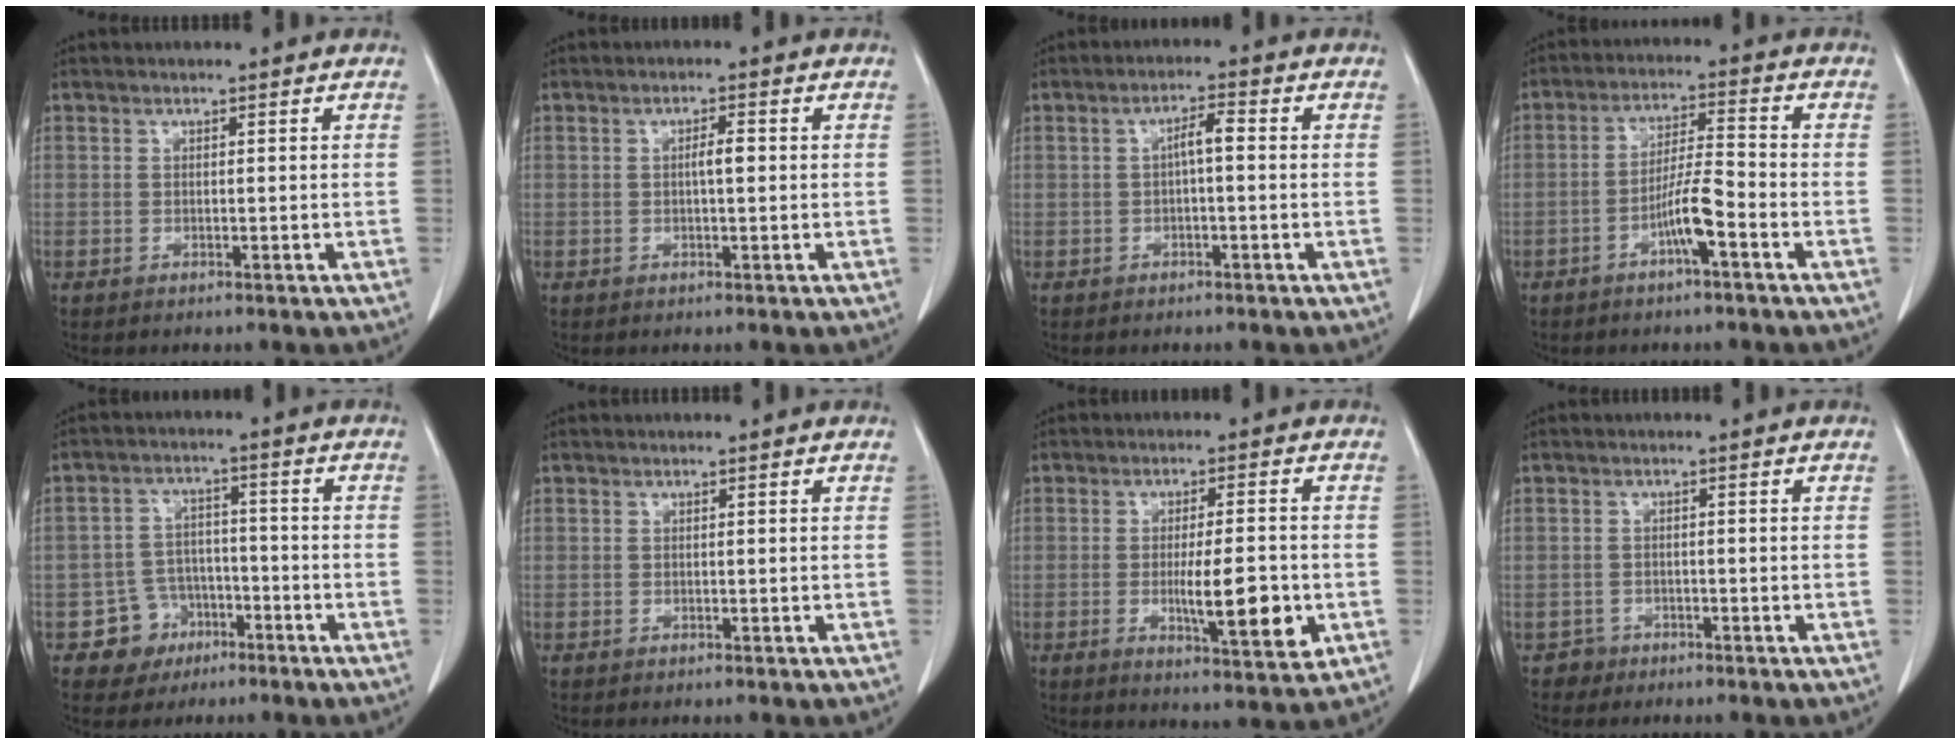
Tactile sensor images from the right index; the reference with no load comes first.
{"total": 2.1, "force": [0.1, 0.3, 2.0], "torque": [-0.036, 0.003, 0.001]}
{"total": 2.9, "force": [0.0, 0.5, 2.9], "torque": [-0.050, 0.009, -0.001]}
{"total": 6.3, "force": [-2.9, 0.3, 5.6], "torque": [-0.109, 0.007, -0.053]}
{"total": 6.1, "force": [-3.2, 5.2, 0.4], "torque": [0.004, 0.015, -0.045]}
{"total": 0.0}
{"total": 9.5, "force": [-2.1, 1.6, 9.1], "torque": [-0.141, -0.015, -0.030]}
{"total": 1.6, "force": [-1.1, 1.1, -0.4], "torque": [0.007, 0.007, -0.023]}